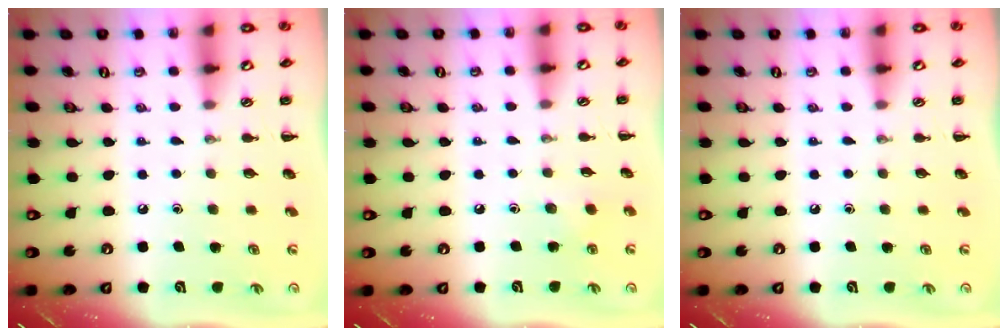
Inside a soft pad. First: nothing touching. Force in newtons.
{"total": 2.4, "press": 2.3, "slide": 0.8}
{"total": 0.0}